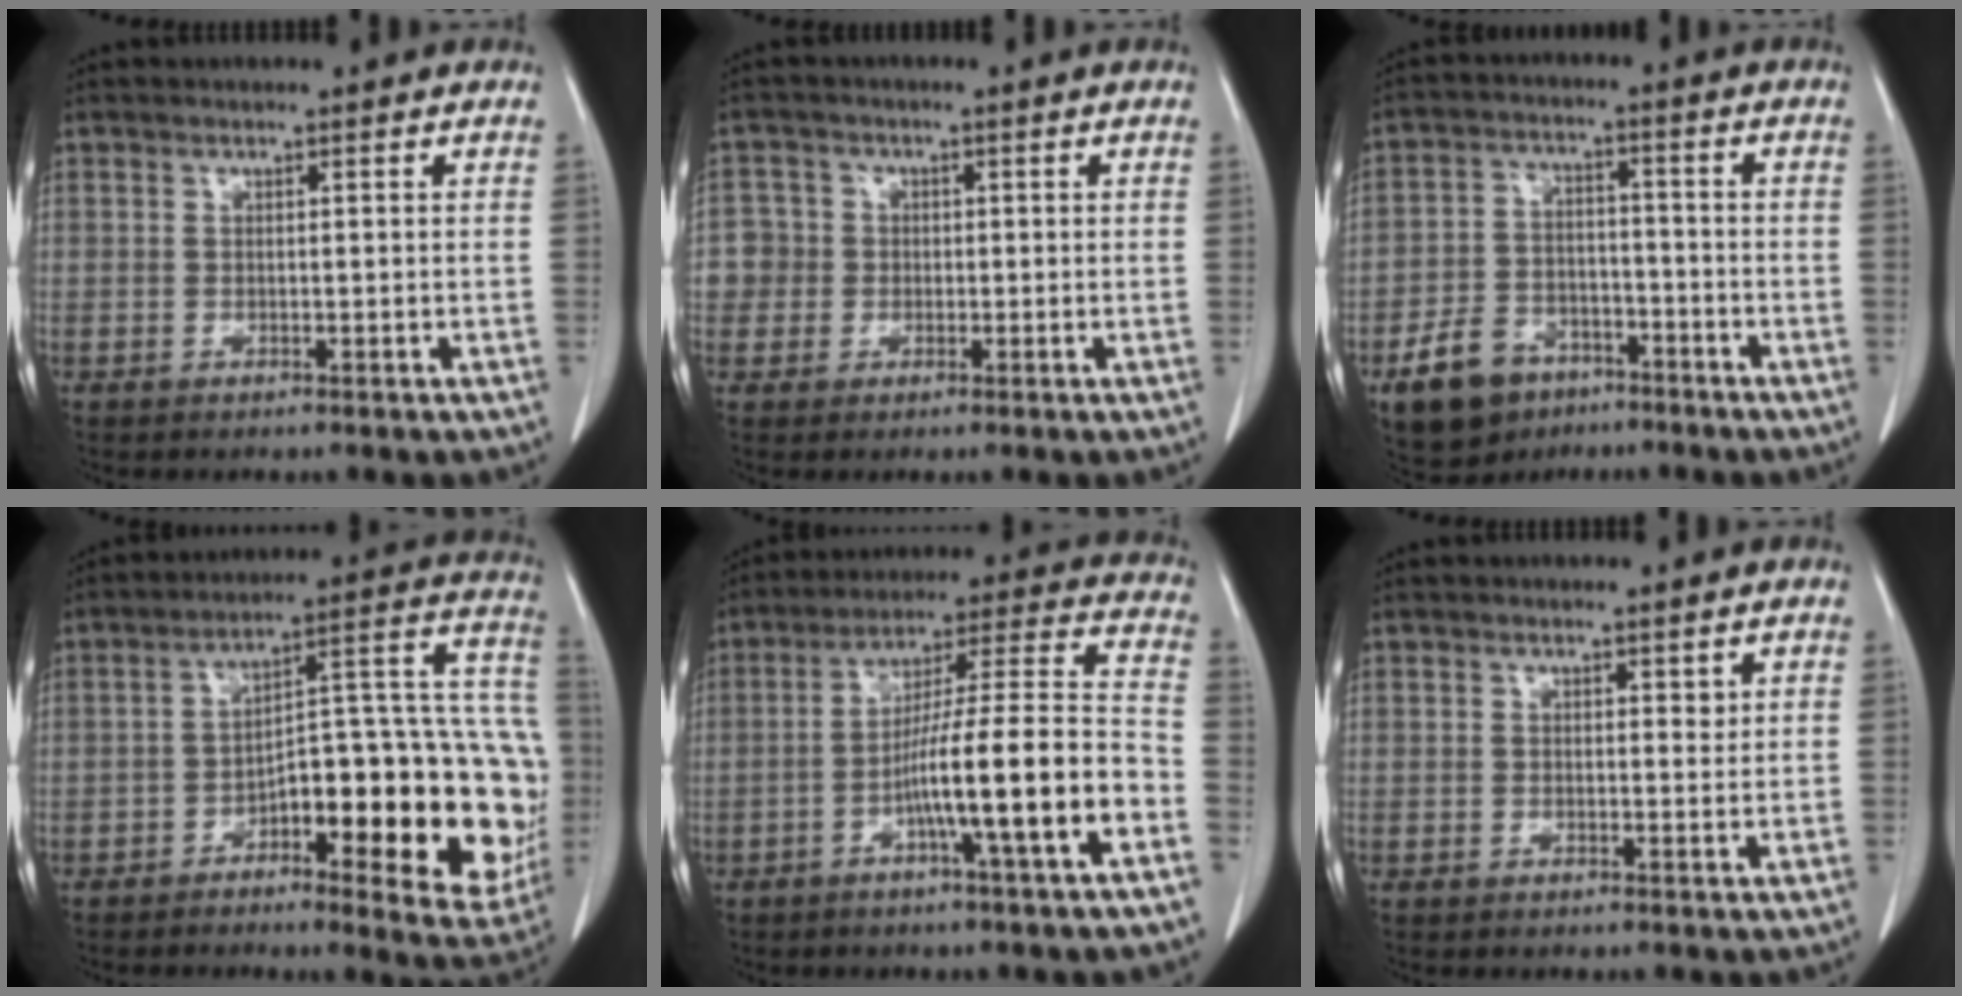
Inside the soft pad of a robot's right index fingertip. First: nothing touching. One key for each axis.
{"total": 4.1, "fx": -0.3, "fy": 4.1, "fz": 0.0, "tx": 0.011, "ty": 0.016, "tz": -0.007}
{"total": 9.5, "fx": -5.9, "fy": 6.3, "fz": 4.1, "tx": -0.090, "ty": 0.011, "tz": -0.097}
{"total": 23.7, "fx": -5.9, "fy": 7.1, "fz": 21.8, "tx": -0.211, "ty": 0.039, "tz": -0.065}
{"total": 15.5, "fx": -5.7, "fy": -0.3, "fz": 14.4, "tx": -0.234, "ty": 0.011, "tz": -0.094}
{"total": 0.9, "fx": 0.6, "fy": 0.4, "fz": 0.6, "tx": -0.004, "ty": -0.002, "tz": 0.006}